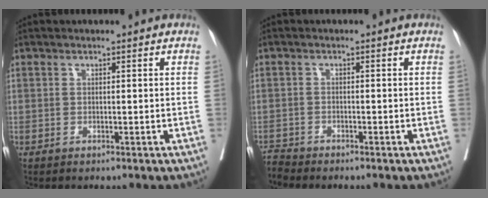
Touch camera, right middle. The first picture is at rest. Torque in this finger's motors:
{"motor_torque": [-0.03, 0.03, -0.05, -0.01]}